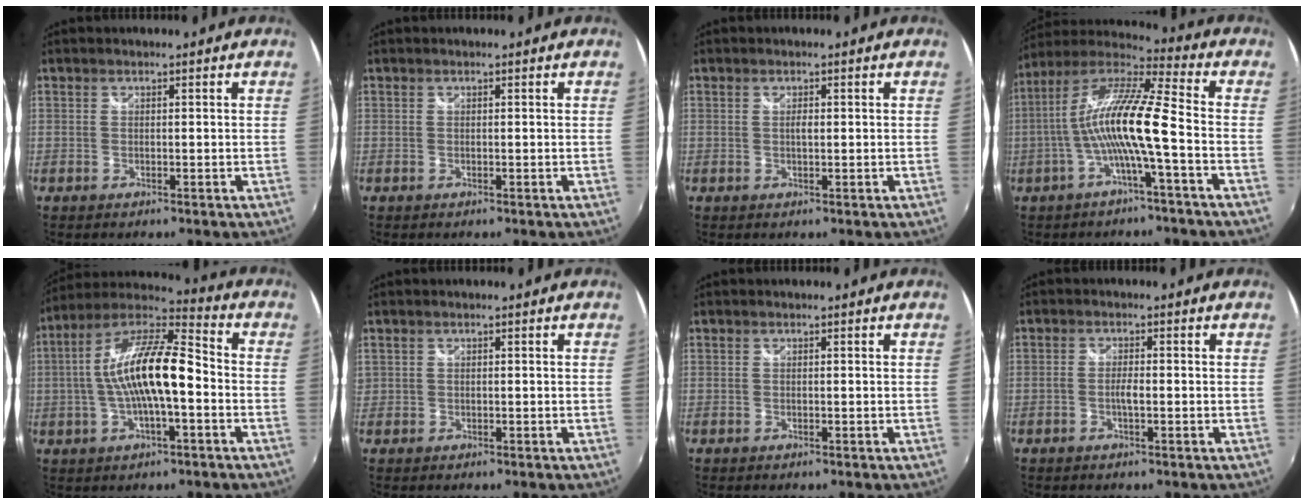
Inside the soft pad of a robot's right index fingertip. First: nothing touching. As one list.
[{"total": 0.0}, {"total": 1.0, "force": [0.1, 0.5, 0.9], "torque": [-0.014, 0.000, 0.001]}, {"total": 13.3, "force": [-2.7, 0.6, 13.0], "torque": [-0.236, 0.008, -0.053]}, {"total": 16.0, "force": [-1.9, 4.5, 15.3], "torque": [-0.285, 0.013, -0.039]}, {"total": 0.9, "force": [0.2, 0.9, 0.2], "torque": [-0.002, 0.000, 0.003]}, {"total": 0.0}, {"total": 1.9, "force": [-0.6, 0.3, 1.7], "torque": [-0.036, 0.001, -0.014]}]